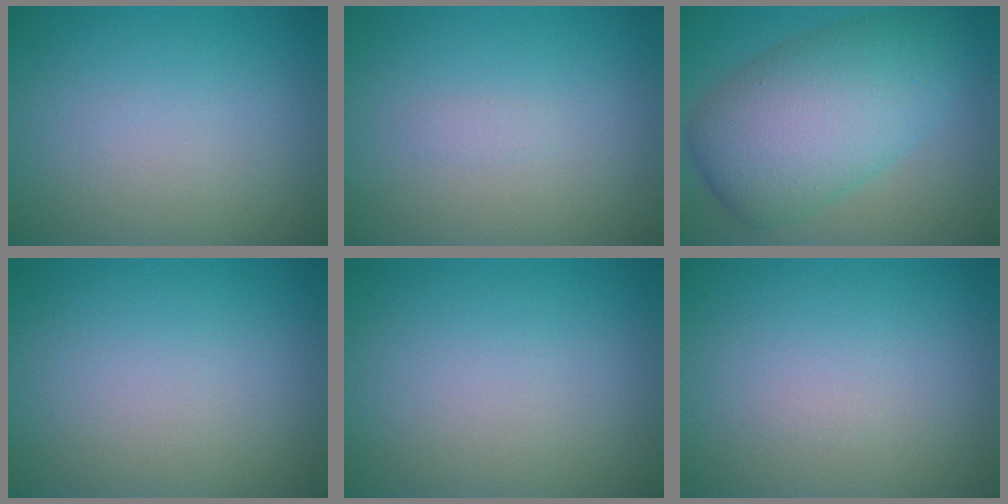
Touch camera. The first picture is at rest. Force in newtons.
{"total": 0.5, "press": 0.5, "slide": 0.0}
{"total": 9.6, "press": 9.6, "slide": 0.2}
{"total": 0.0}
{"total": 0.0}
{"total": 0.0}